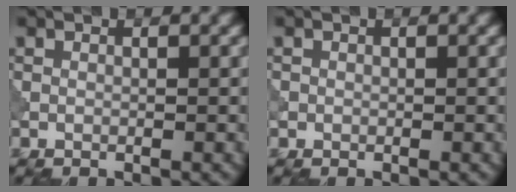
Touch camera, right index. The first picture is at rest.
{"total": 0.5, "force": [-0.1, 0.5, -0.1], "torque": [0.005, -0.003, -0.005]}